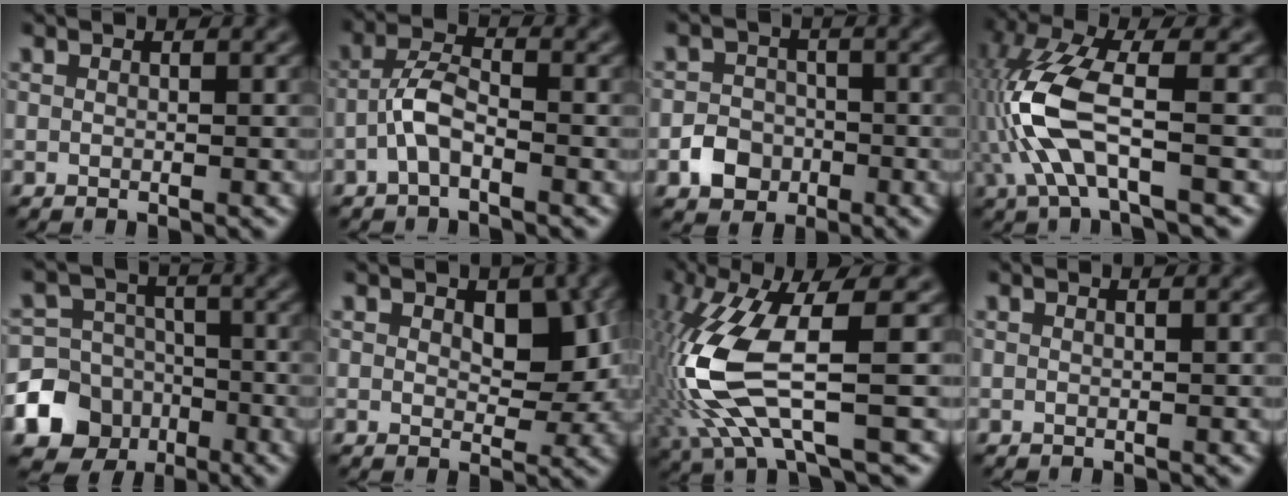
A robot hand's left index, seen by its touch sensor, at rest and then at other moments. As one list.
[{"total": 3.0, "force": [-1.5, 1.1, 2.4], "torque": [-0.049, 0.010, -0.038]}, {"total": 3.0, "force": [-1.4, 2.5, 1.1], "torque": [-0.011, 0.003, -0.026]}, {"total": 7.9, "force": [-1.4, 2.5, 7.4], "torque": [-0.187, 0.008, -0.028]}, {"total": 9.5, "force": [-4.3, 8.1, 2.4], "torque": [-0.037, -0.027, -0.100]}, {"total": 4.6, "force": [0.9, 2.7, 3.6], "torque": [-0.050, -0.007, 0.017]}, {"total": 10.4, "force": [-1.0, 2.8, 10.0], "torque": [-0.234, -0.008, -0.017]}, {"total": 0.5, "force": [0.2, 0.2, 0.4], "torque": [-0.001, 0.000, -0.004]}]